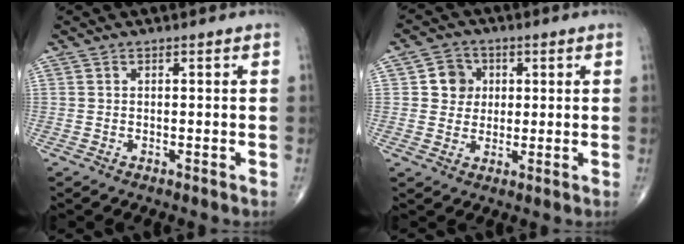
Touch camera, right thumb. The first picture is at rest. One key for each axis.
{"total": 5.5, "fx": 1.1, "fy": 5.1, "fz": 1.8, "tx": 0.003, "ty": 0.004, "tz": 0.014}